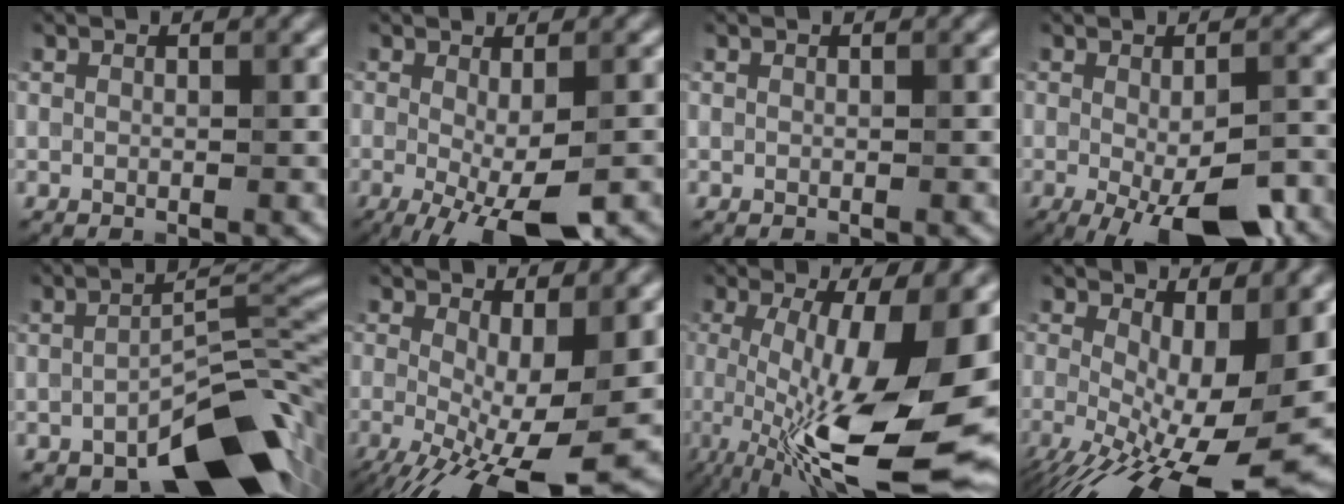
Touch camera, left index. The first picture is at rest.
{"total": 6.7, "force": [-2.6, 1.6, 6.0], "torque": [-0.099, -0.013, -0.037]}
{"total": 0.0}
{"total": 9.5, "force": [-4.3, 2.7, 8.1], "torque": [-0.122, -0.023, -0.053]}
{"total": 11.1, "force": [-6.2, 4.4, 8.1], "torque": [-0.113, -0.004, -0.106]}
{"total": 10.5, "force": [-2.9, 3.2, 9.5], "torque": [-0.165, -0.021, -0.044]}
{"total": 17.0, "force": [-2.9, 5.1, 16.0], "torque": [-0.256, -0.014, -0.042]}
{"total": 13.5, "force": [-3.4, 4.8, 12.1], "torque": [-0.189, -0.021, -0.049]}